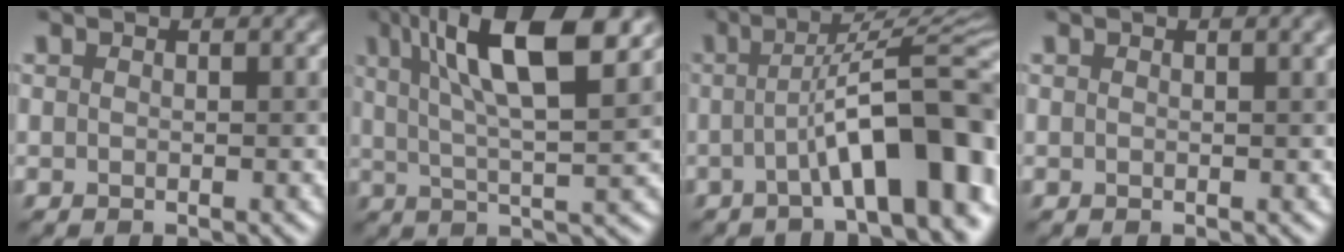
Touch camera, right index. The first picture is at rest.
{"total": 11.4, "force": [4.8, 3.2, 9.9], "torque": [-0.160, 0.016, 0.078]}
{"total": 10.7, "force": [-2.3, 2.3, 10.2], "torque": [-0.130, 0.022, -0.037]}
{"total": 1.8, "force": [0.8, 0.7, 1.4], "torque": [-0.008, 0.003, 0.004]}